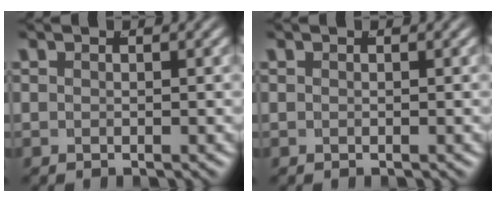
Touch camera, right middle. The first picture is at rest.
{"total": 0.0}